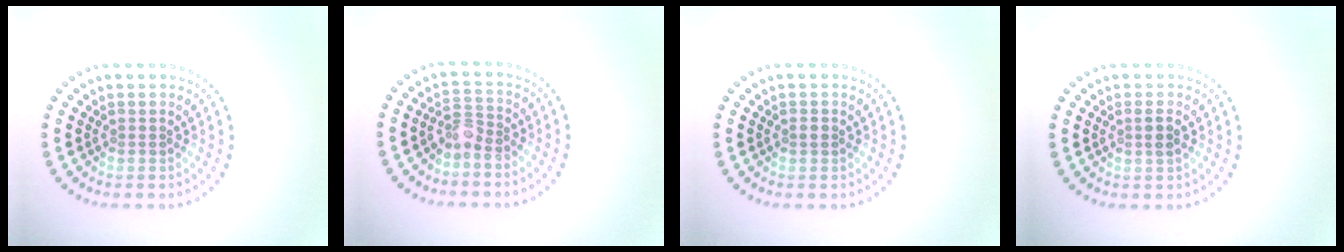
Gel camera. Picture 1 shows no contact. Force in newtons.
{"total": 2.1, "press": 1.8, "slide": 1.1}
{"total": 0.7, "press": 0.7, "slide": 0.1}
{"total": 1.2, "press": 1.1, "slide": 0.5}